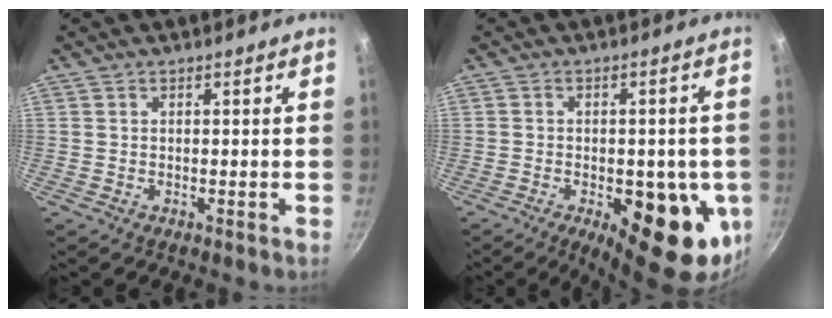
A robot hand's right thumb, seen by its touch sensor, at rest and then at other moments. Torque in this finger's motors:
{"motor_torque": [-0.16, 0.75, 0.97, -0.23, 0.09]}